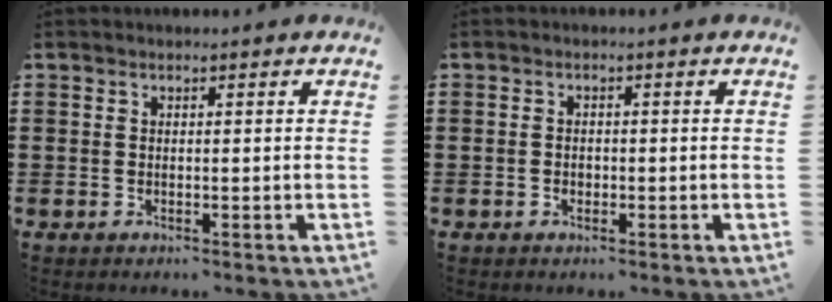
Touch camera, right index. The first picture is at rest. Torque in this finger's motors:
{"motor_torque": [-0.68, 1.46, -0.07, -0.01]}